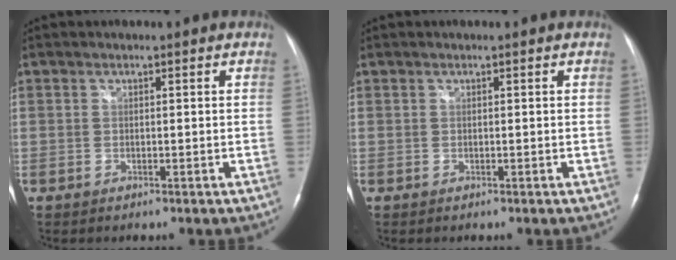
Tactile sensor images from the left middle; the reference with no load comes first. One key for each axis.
{"total": 0.0}